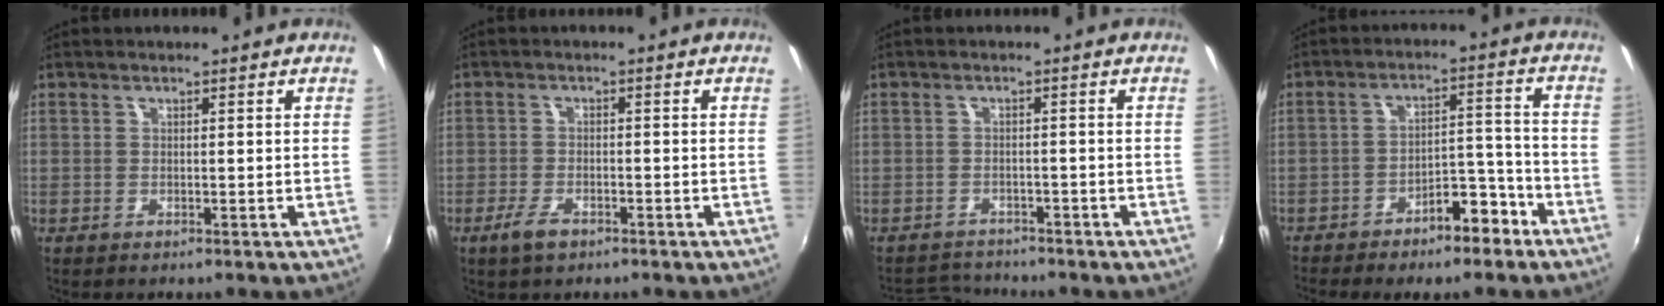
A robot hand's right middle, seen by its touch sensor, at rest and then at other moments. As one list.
[{"total": 4.0, "force": [-2.7, 1.6, 2.4], "torque": [-0.062, -0.007, -0.052]}, {"total": 3.6, "force": [-3.3, 1.4, 0.0], "torque": [-0.011, 0.004, -0.056]}, {"total": 8.4, "force": [-6.4, 3.2, 4.5], "torque": [-0.072, 0.025, -0.087]}]